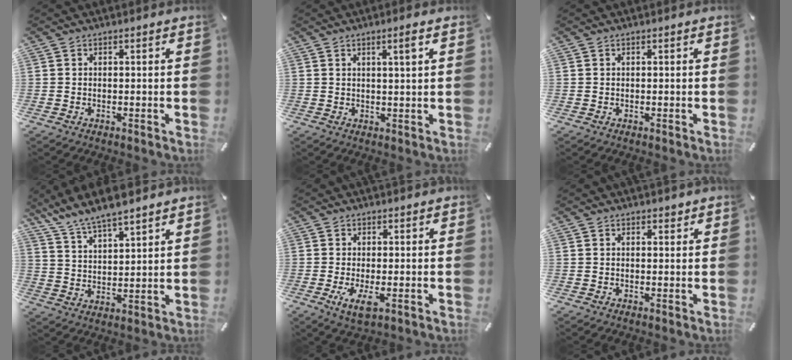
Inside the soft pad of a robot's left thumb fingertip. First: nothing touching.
{"total": 2.9, "force": [1.5, -0.1, 2.5], "torque": [-0.051, -0.001, 0.023]}
{"total": 0.0}
{"total": 9.6, "force": [8.8, 2.0, 3.3], "torque": [-0.092, -0.044, 0.164]}
{"total": 4.8, "force": [-1.1, 1.5, 4.4], "torque": [-0.085, -0.017, -0.018]}
{"total": 1.1, "force": [0.8, 0.7, 0.3], "torque": [0.000, -0.002, 0.014]}